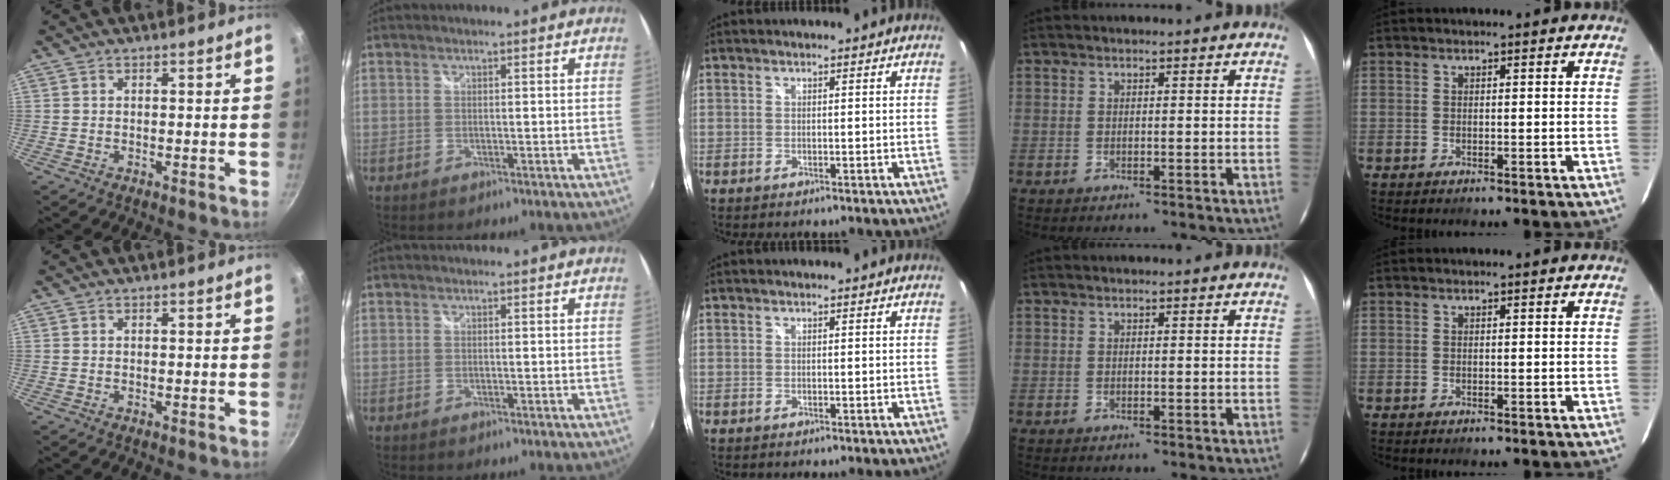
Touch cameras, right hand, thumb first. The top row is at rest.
{}